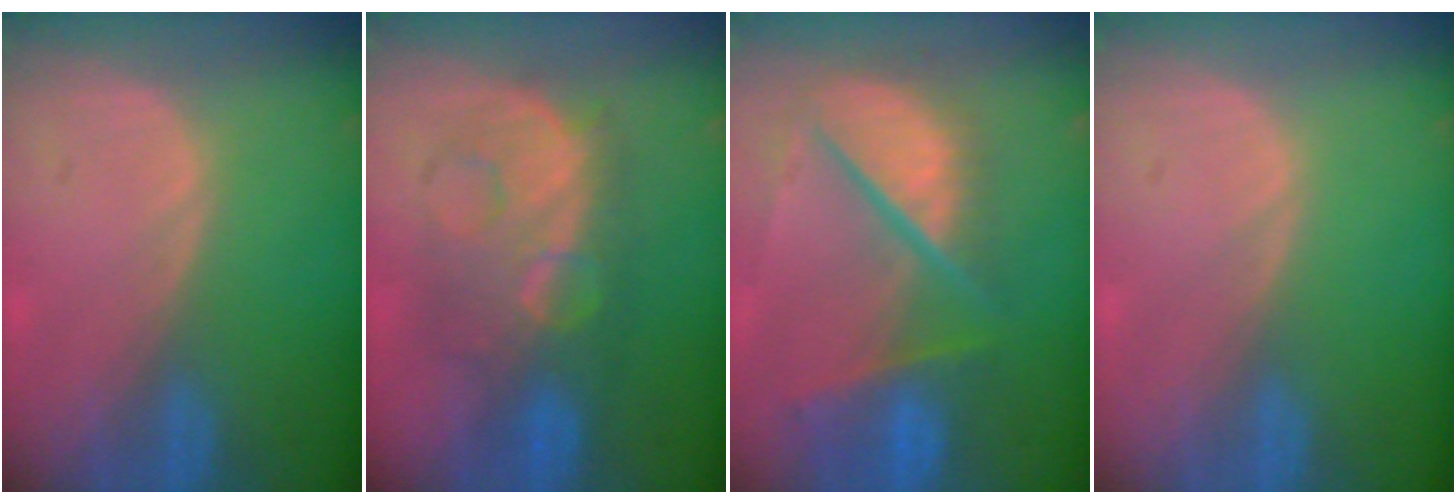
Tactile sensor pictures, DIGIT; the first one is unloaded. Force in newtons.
{"total": 8.8, "press": 8.8, "slide": 0.4}
{"total": 11.0, "press": 9.1, "slide": 6.2}
{"total": 0.0}